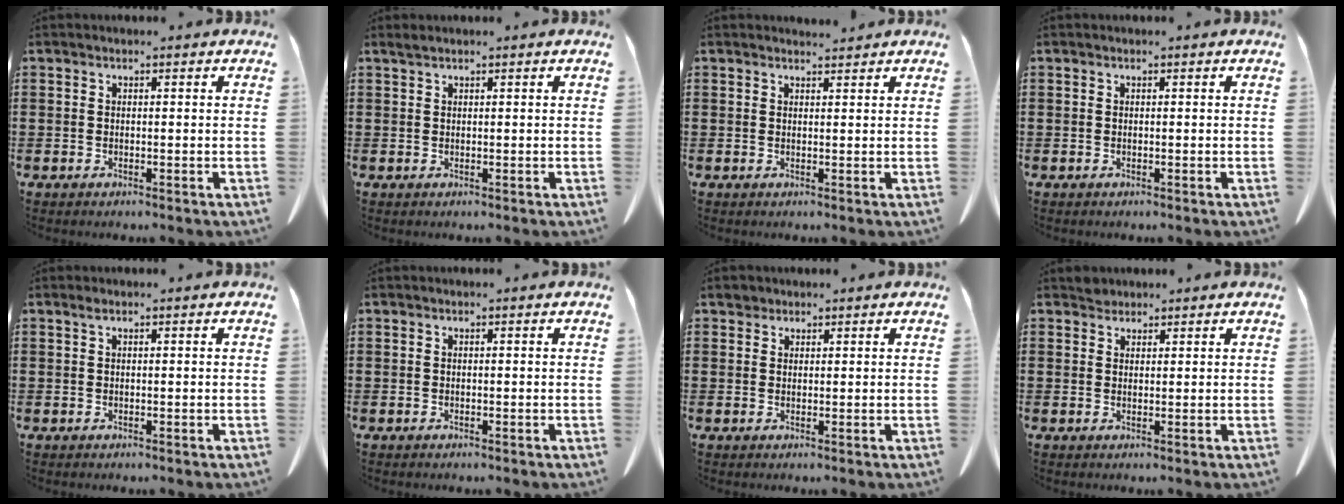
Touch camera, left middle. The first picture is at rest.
{"total": 0.6, "force": [0.4, 0.0, 0.4], "torque": [-0.009, 0.001, 0.008]}
{"total": 1.4, "force": [1.3, 0.2, 0.2], "torque": [-0.006, 0.001, 0.026]}
{"total": 0.0}
{"total": 0.8, "force": [0.4, 0.1, 0.7], "torque": [-0.015, 0.002, 0.007]}
{"total": 0.0}
{"total": 1.5, "force": [1.2, 0.8, 0.1], "torque": [-0.007, 0.005, 0.025]}
{"total": 1.6, "force": [1.5, 0.6, 0.0], "torque": [-0.003, 0.002, 0.030]}